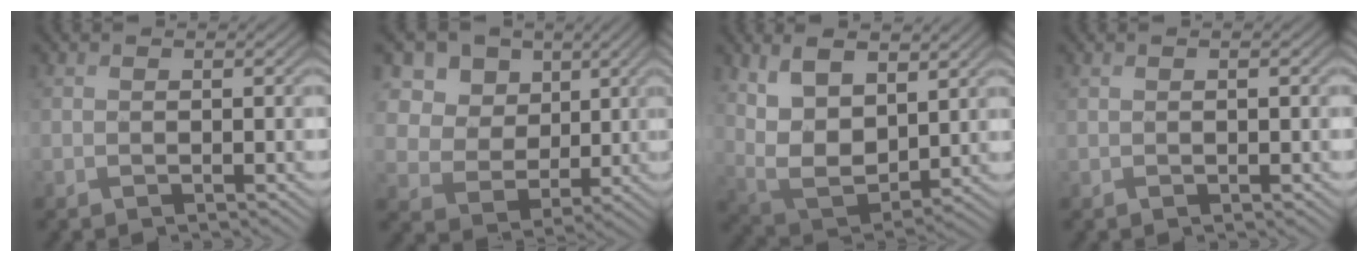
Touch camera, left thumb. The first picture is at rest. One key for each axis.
{"total": 14.4, "fx": 7.4, "fy": 10.6, "fz": 6.3, "tx": -0.208, "ty": 0.022, "tz": 0.173}
{"total": 10.1, "fx": 5.3, "fy": 5.0, "fz": 6.9, "tx": -0.163, "ty": -0.008, "tz": 0.109}
{"total": 0.7, "fx": 0.3, "fy": 0.0, "fz": 0.6, "tx": -0.011, "ty": 0.001, "tz": 0.008}